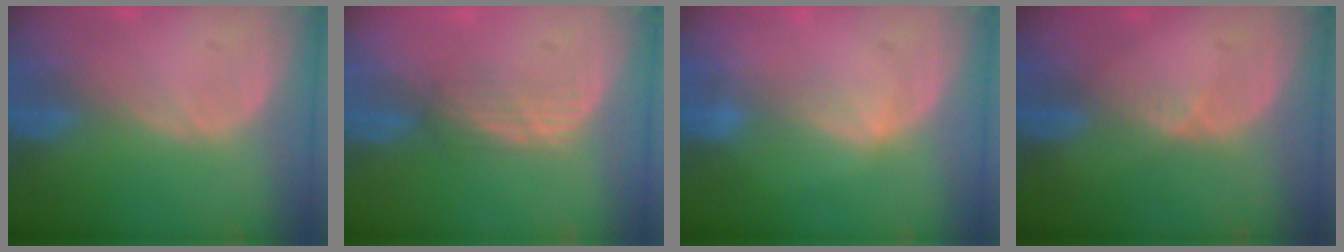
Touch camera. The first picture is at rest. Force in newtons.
{"total": 2.9, "press": 2.6, "slide": 1.2}
{"total": 2.4, "press": 2.4, "slide": 0.4}
{"total": 1.8, "press": 1.2, "slide": 1.3}